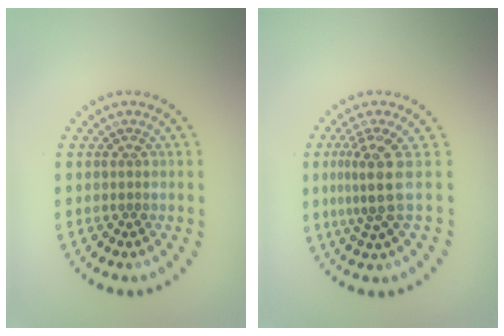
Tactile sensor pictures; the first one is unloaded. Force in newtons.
{"total": 3.3, "press": 2.4, "slide": 2.2}